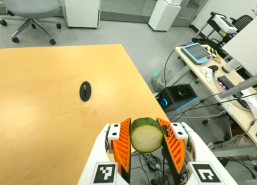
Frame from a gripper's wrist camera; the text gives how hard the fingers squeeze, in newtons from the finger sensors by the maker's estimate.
{"total": 11.4, "left": 10.3, "right": 12.6}